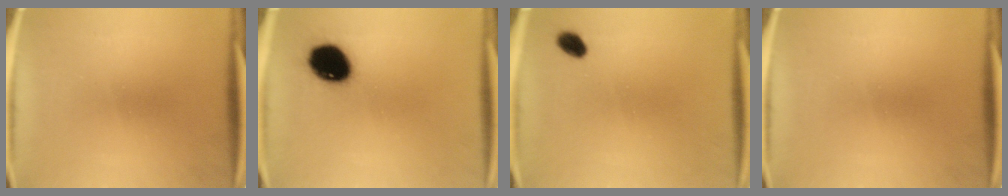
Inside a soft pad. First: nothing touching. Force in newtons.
{"total": 12.9}
{"total": 2.8}
{"total": 0.0}